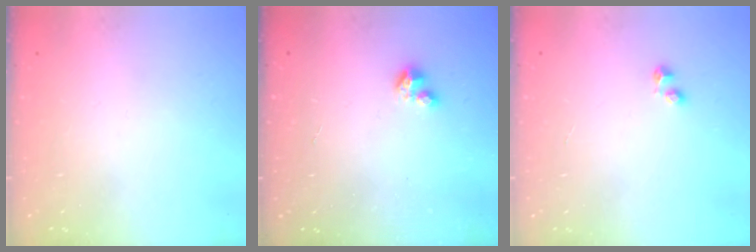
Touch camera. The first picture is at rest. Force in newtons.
{"total": 2.9, "press": 2.9, "slide": 0.2}
{"total": 2.4, "press": 2.4, "slide": 0.4}